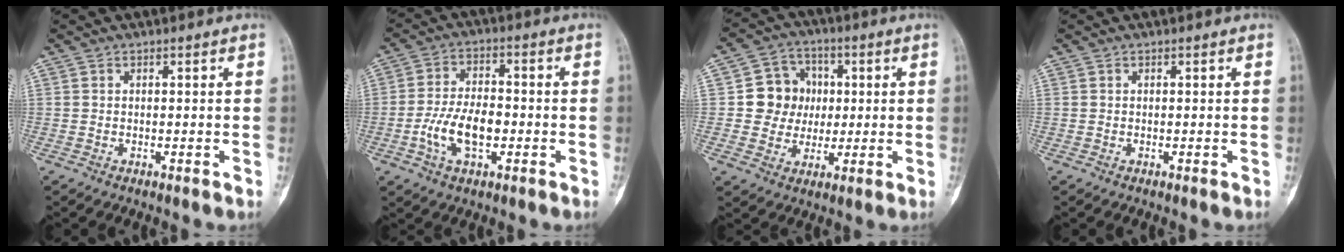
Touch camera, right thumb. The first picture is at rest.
{"total": 9.5, "force": [-2.4, 5.0, 7.7], "torque": [-0.145, 0.019, -0.044]}
{"total": 9.5, "force": [0.8, 9.0, 3.1], "torque": [-0.001, 0.012, 0.011]}
{"total": 0.0}